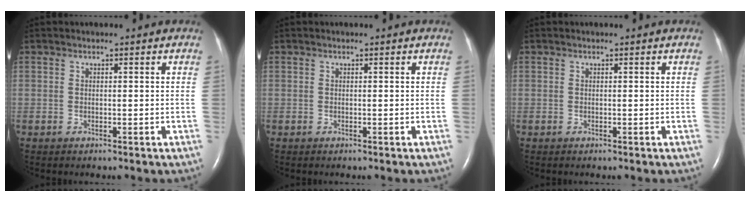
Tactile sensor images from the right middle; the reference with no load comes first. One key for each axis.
{"total": 0.0}
{"total": 0.0}